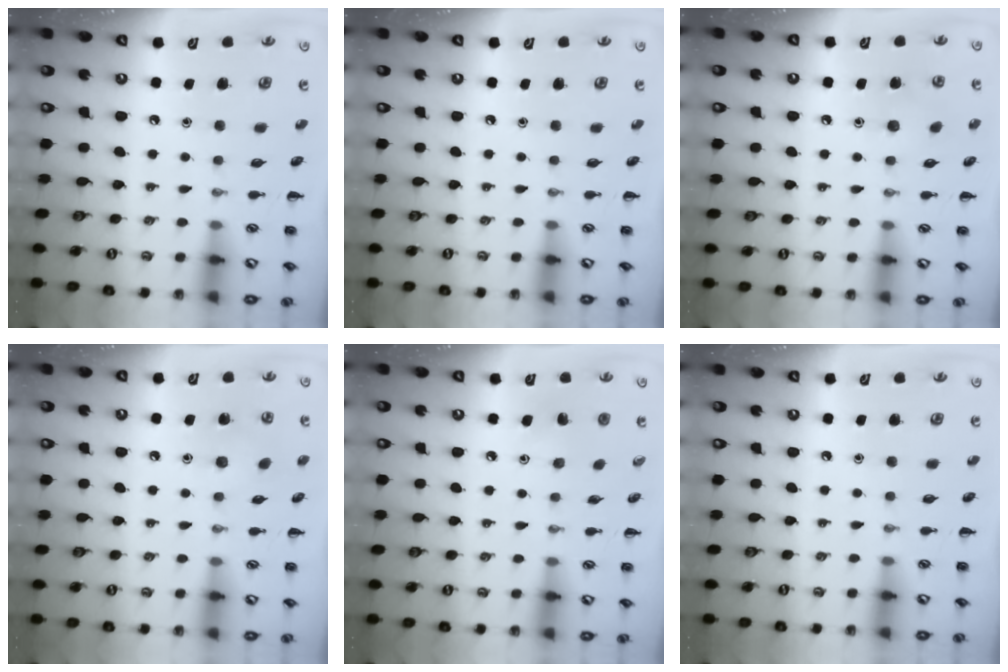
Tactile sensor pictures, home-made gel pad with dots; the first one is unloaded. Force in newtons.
{"total": 0.0}
{"total": 6.1, "press": 5.8, "slide": 1.8}
{"total": 6.3, "press": 6.1, "slide": 1.8}
{"total": 3.0, "press": 2.9, "slide": 1.0}
{"total": 0.0}